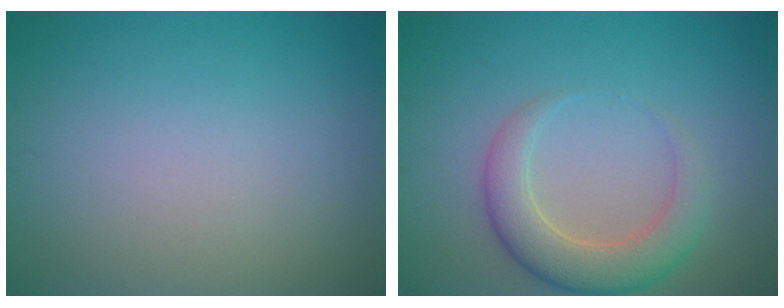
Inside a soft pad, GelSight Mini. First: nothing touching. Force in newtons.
{"total": 4.5, "press": 4.4, "slide": 0.5}